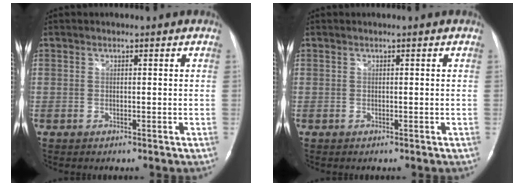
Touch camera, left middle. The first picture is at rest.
{"total": 0.0}